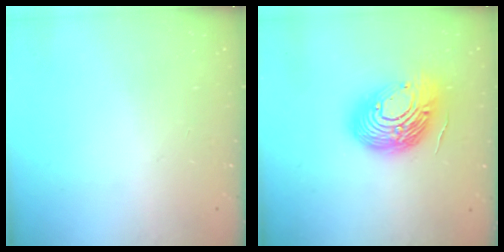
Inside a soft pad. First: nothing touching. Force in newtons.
{"total": 20.0, "press": 20.0, "slide": 1.6}